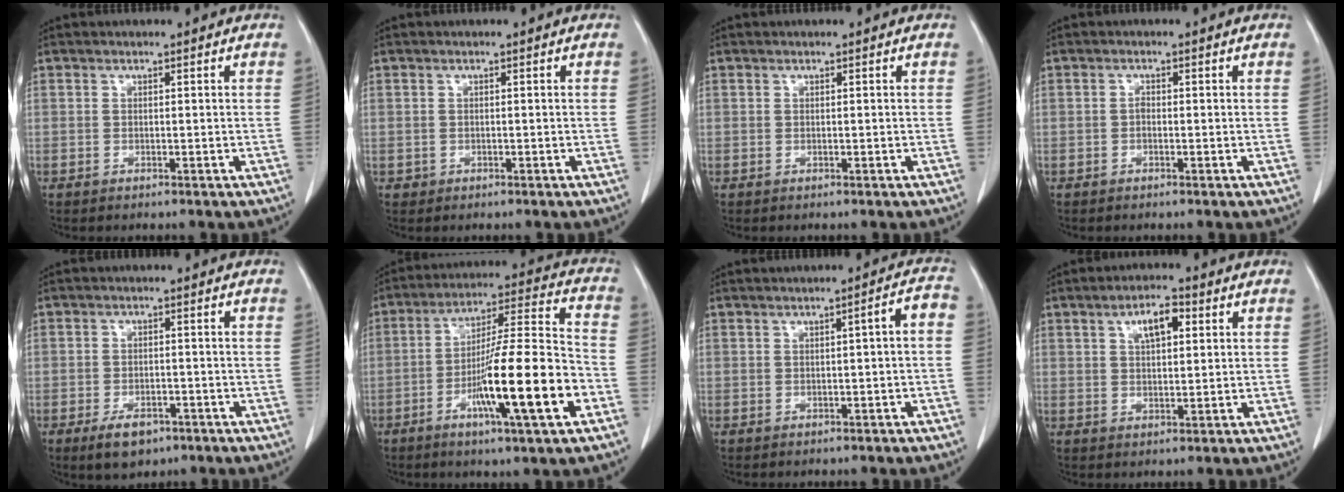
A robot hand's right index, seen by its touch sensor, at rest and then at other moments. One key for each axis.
{"total": 3.4, "fx": -1.1, "fy": 3.1, "fz": 0.5, "tx": -0.003, "ty": 0.009, "tz": -0.009}
{"total": 0.0}
{"total": 1.2, "fx": -0.3, "fy": 0.8, "fz": 0.9, "tx": -0.015, "ty": 0.004, "tz": -0.006}
{"total": 5.8, "fx": -3.5, "fy": 3.2, "fz": 3.3, "tx": -0.060, "ty": -0.001, "tz": -0.049}
{"total": 18.7, "fx": -6.6, "fy": 1.1, "fz": 17.5, "tx": -0.290, "ty": -0.006, "tz": -0.105}
{"total": 4.1, "fx": -0.2, "fy": 0.7, "fz": 4.0, "tx": -0.056, "ty": 0.021, "tz": -0.001}
{"total": 6.0, "fx": 2.3, "fy": 2.5, "fz": 5.0, "tx": -0.091, "ty": 0.009, "tz": 0.042}